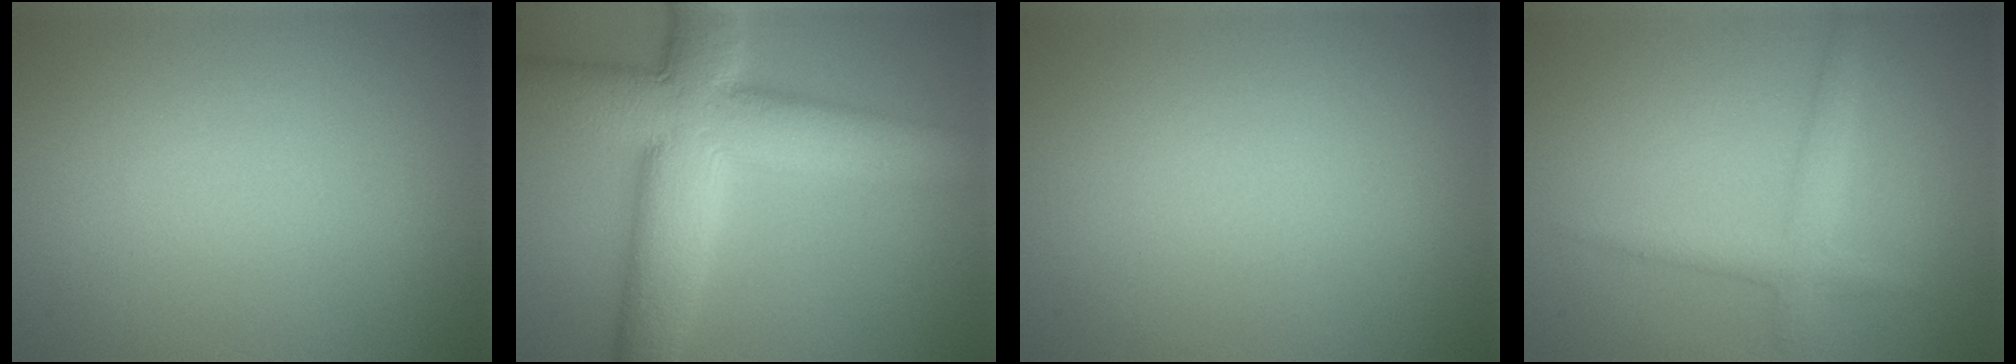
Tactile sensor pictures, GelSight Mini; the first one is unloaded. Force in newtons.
{"total": 12.5, "press": 12.5, "slide": 0.8}
{"total": 0.0}
{"total": 2.3, "press": 2.3, "slide": 0.2}